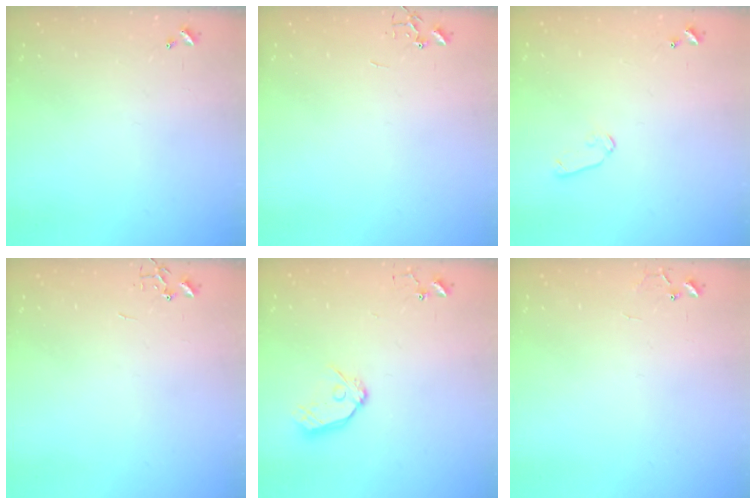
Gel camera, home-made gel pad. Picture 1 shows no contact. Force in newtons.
{"total": 0.0}
{"total": 6.8, "press": 6.7, "slide": 1.0}
{"total": 0.0}
{"total": 11.0, "press": 10.9, "slide": 1.1}
{"total": 6.6, "press": 6.6, "slide": 0.5}